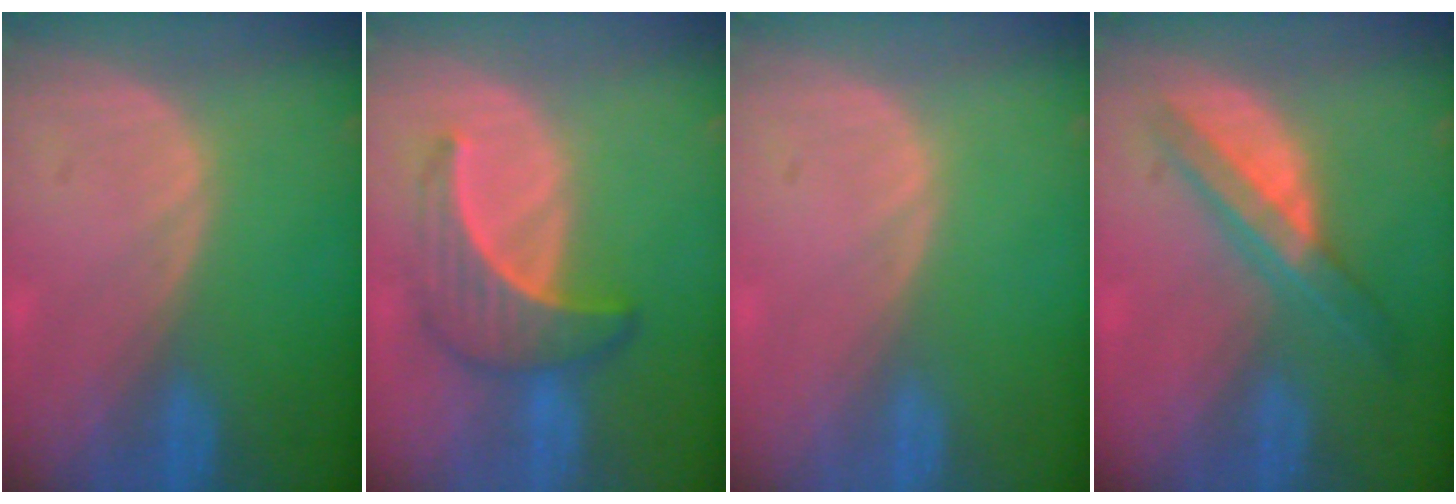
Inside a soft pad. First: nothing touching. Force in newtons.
{"total": 6.6, "press": 6.3, "slide": 2.2}
{"total": 0.0}
{"total": 6.6, "press": 5.7, "slide": 3.3}